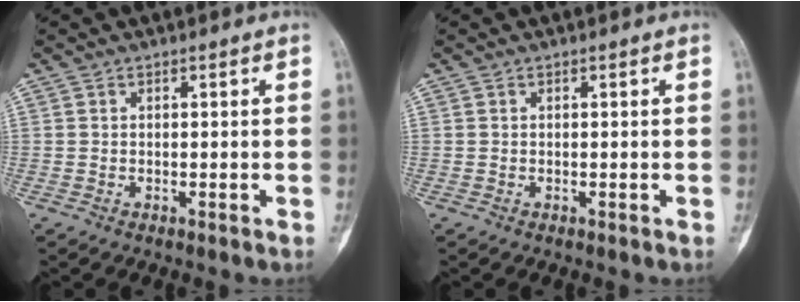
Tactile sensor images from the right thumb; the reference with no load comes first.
{"total": 0.0}